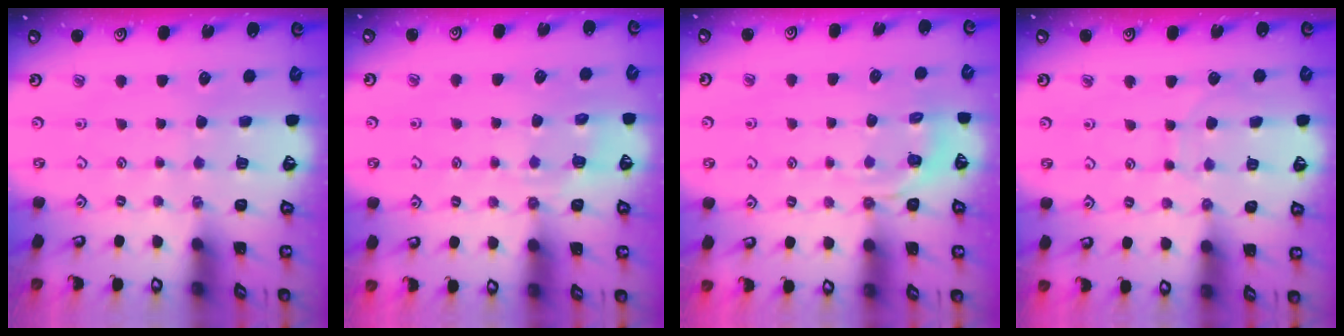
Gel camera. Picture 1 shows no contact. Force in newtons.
{"total": 5.2, "press": 5.1, "slide": 1.1}
{"total": 4.3, "press": 3.9, "slide": 1.7}
{"total": 5.5, "press": 5.5, "slide": 0.6}